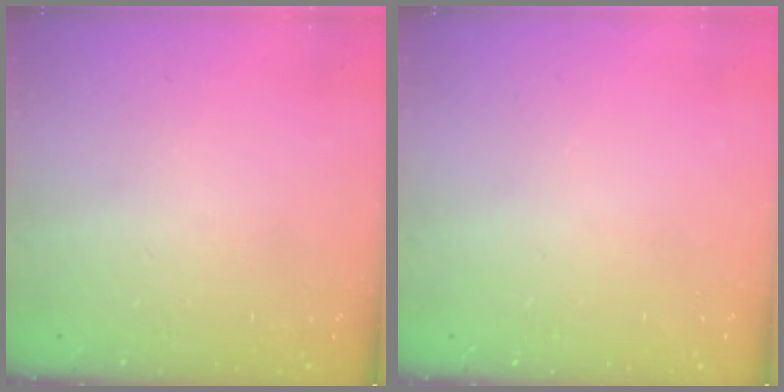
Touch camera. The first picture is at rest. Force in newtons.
{"total": 0.0}